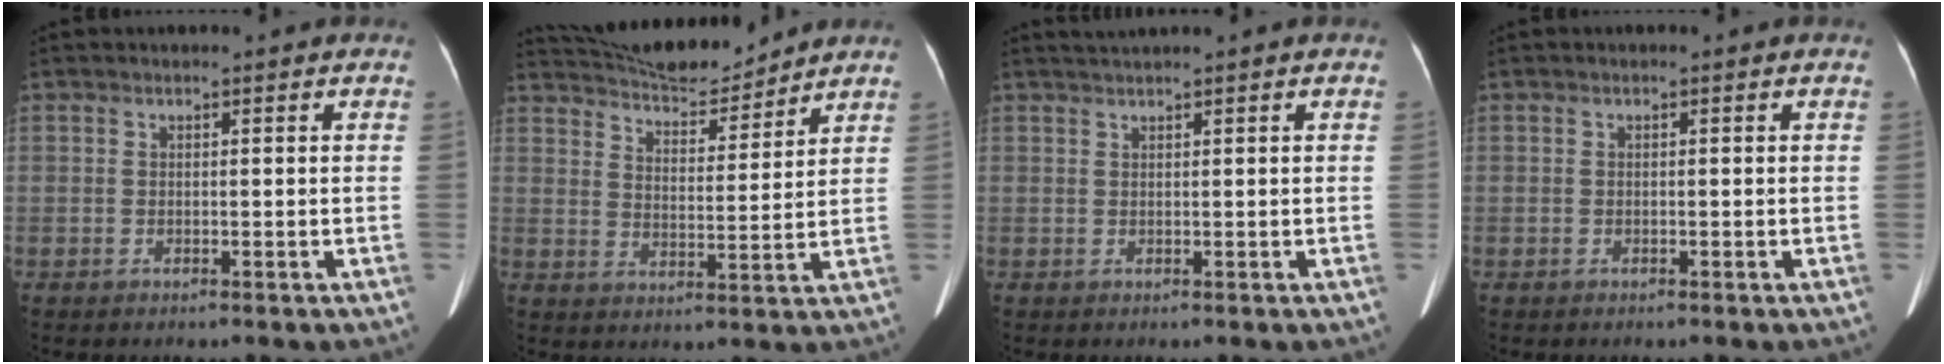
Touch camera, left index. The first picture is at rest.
{"total": 11.6, "force": [11.1, 1.5, 3.1], "torque": [-0.059, -0.001, 0.180]}
{"total": 1.4, "force": [1.2, -0.6, 0.5], "torque": [-0.010, 0.007, 0.029]}
{"total": 0.0}